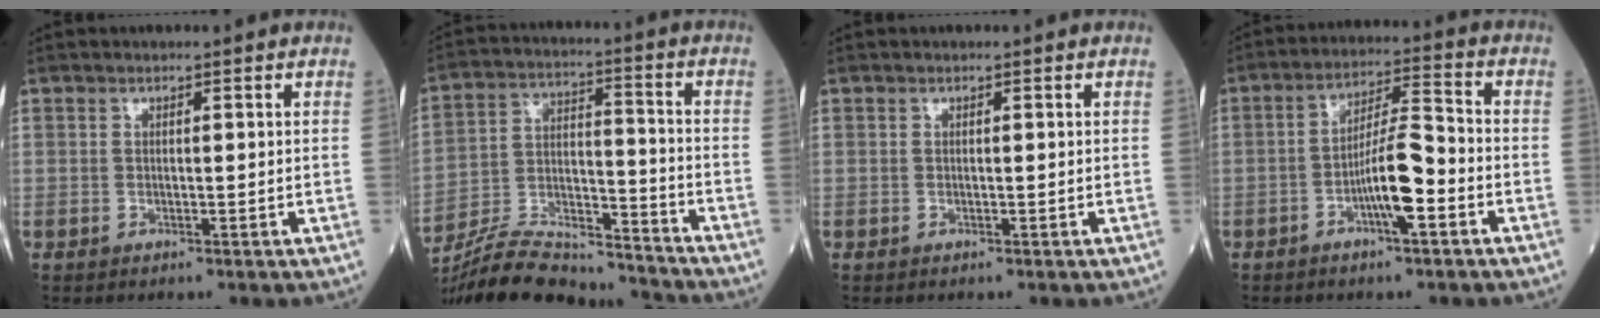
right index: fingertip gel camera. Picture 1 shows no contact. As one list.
[{"total": 18.2, "force": [-17.2, 2.7, 5.4], "torque": [-0.114, 0.011, -0.286]}, {"total": 0.0}, {"total": 7.9, "force": [-3.1, 0.9, 7.2], "torque": [-0.137, 0.010, -0.053]}]